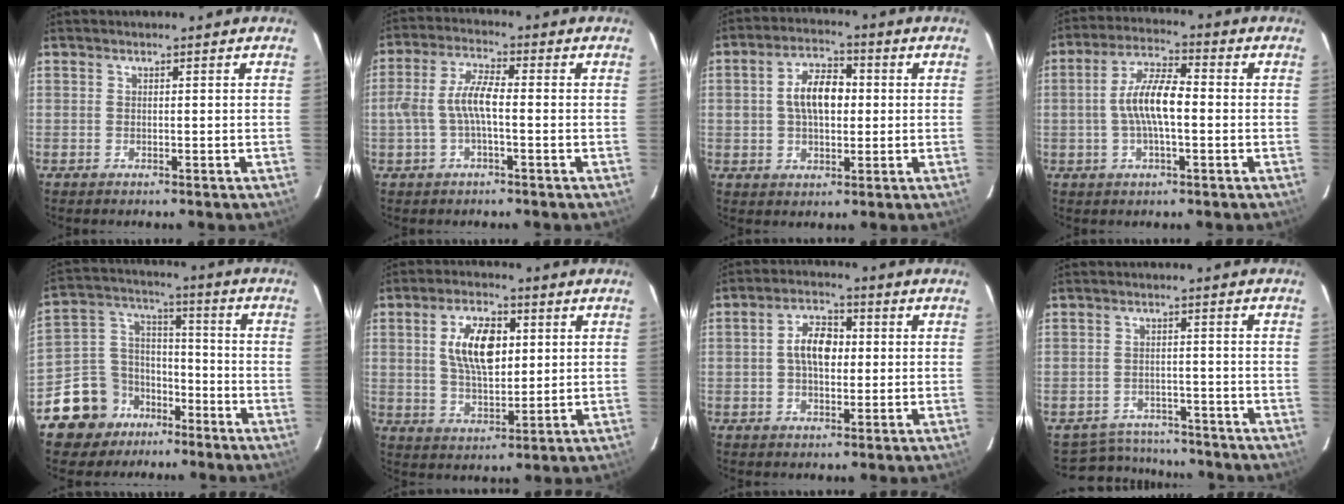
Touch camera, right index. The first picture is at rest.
{"total": 6.6, "force": [-1.2, 1.8, 6.3], "torque": [-0.131, 0.012, -0.021]}
{"total": 8.5, "force": [0.7, 4.9, 6.9], "torque": [-0.125, 0.019, 0.013]}
{"total": 8.9, "force": [-0.9, 2.7, 8.4], "torque": [-0.167, 0.013, -0.018]}
{"total": 12.2, "force": [-8.1, 8.9, 2.0], "torque": [-0.068, 0.065, -0.136]}
{"total": 10.8, "force": [2.6, 5.3, 9.1], "torque": [-0.167, 0.011, 0.050]}
{"total": 6.8, "force": [0.4, 4.0, 5.5], "torque": [-0.098, 0.018, 0.007]}
{"total": 8.5, "force": [-7.7, 3.5, 0.7], "torque": [-0.031, 0.016, -0.105]}